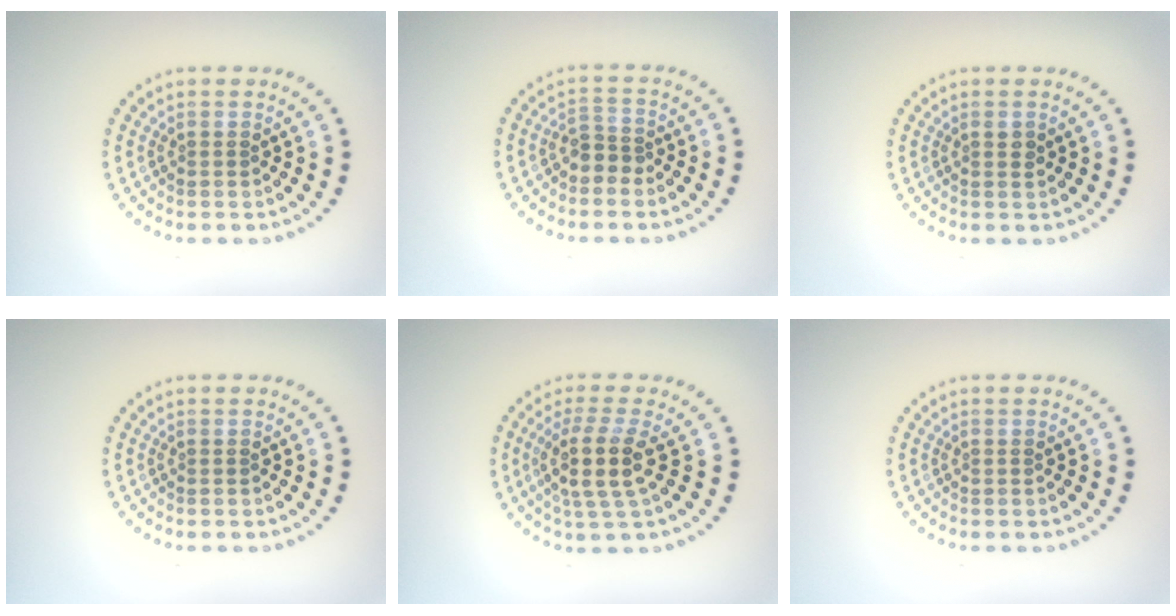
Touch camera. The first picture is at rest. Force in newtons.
{"total": 1.9, "press": 1.6, "slide": 1.0}
{"total": 0.9, "press": 0.8, "slide": 0.3}
{"total": 0.0}
{"total": 3.8, "press": 3.1, "slide": 2.2}
{"total": 0.0}